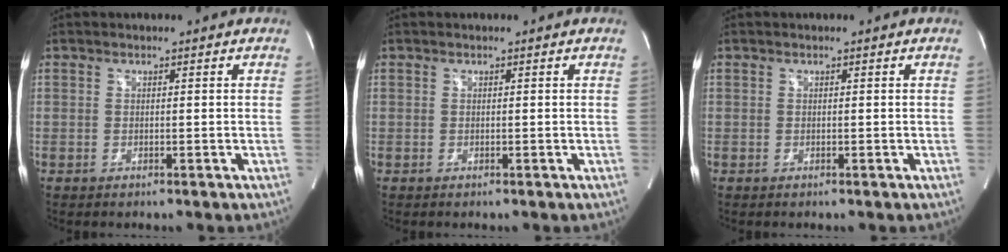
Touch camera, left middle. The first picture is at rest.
{"total": 0.0}
{"total": 0.0}